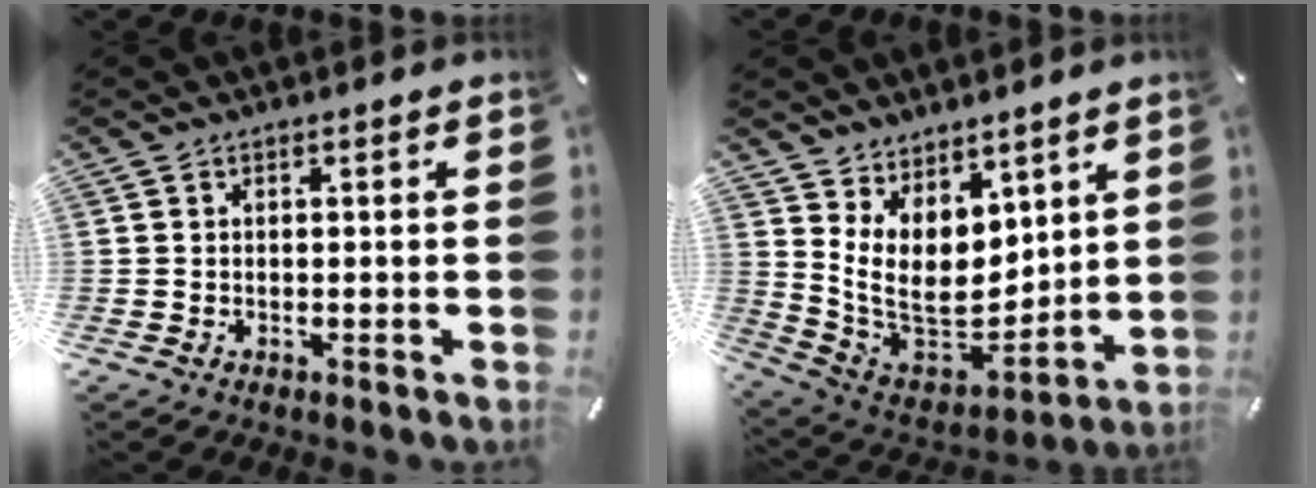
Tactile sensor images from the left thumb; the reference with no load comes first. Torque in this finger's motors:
{"motor_torque": [2.40, 2.61, 1.40, -1.36, 0.27]}